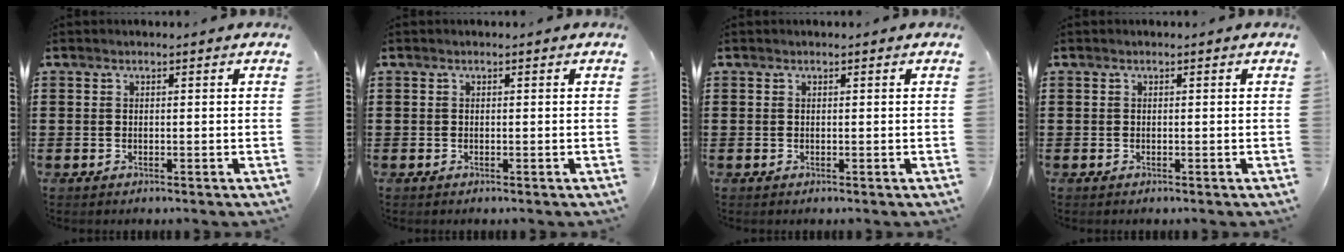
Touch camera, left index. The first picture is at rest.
{"total": 0.0}
{"total": 0.0}
{"total": 0.0}